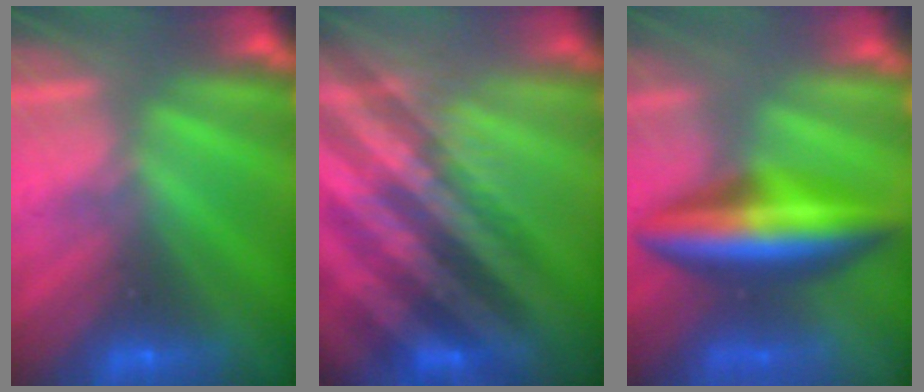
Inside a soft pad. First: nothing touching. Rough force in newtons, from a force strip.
{"total": 3.6}
{"total": 9.4}